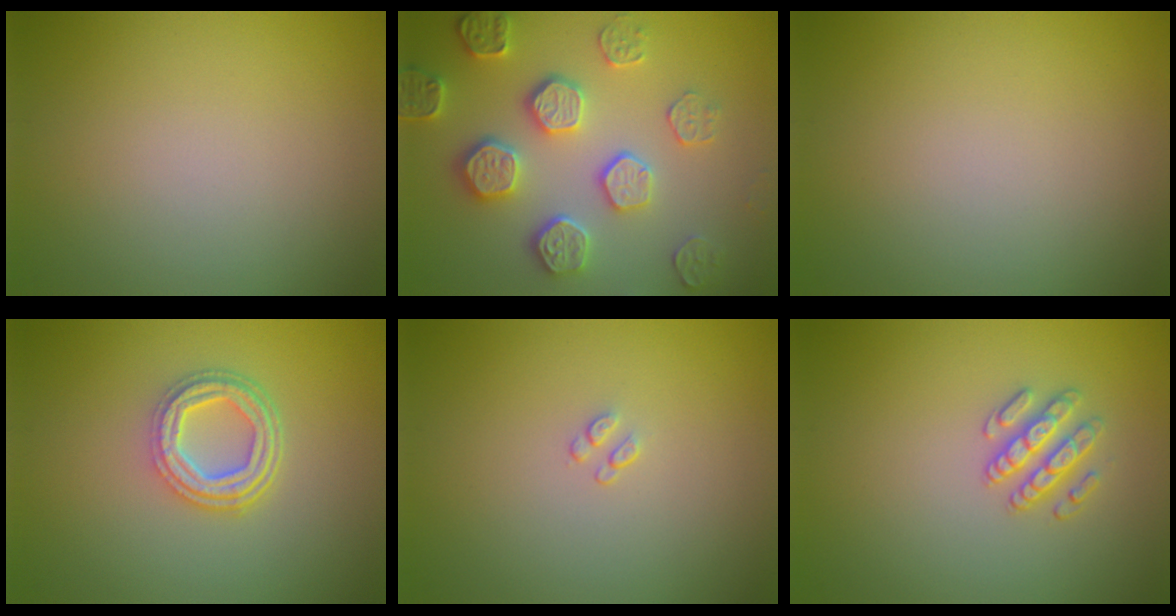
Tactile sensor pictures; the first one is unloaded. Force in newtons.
{"total": 4.8, "press": 4.7, "slide": 1.0}
{"total": 0.0}
{"total": 4.3, "press": 3.3, "slide": 2.9}
{"total": 0.6, "press": 0.4, "slide": 0.5}
{"total": 2.5, "press": 2.5, "slide": 0.4}